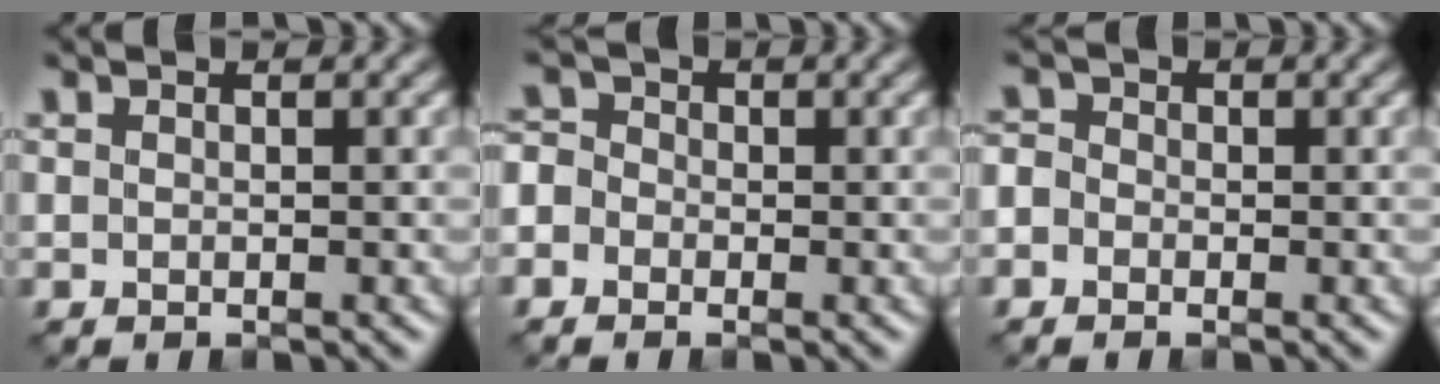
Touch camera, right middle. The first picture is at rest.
{"total": 2.8, "force": [-0.9, 2.5, 0.8], "torque": [-0.005, 0.017, -0.040]}
{"total": 1.9, "force": [-0.7, 1.7, 0.7], "torque": [0.002, 0.010, -0.026]}